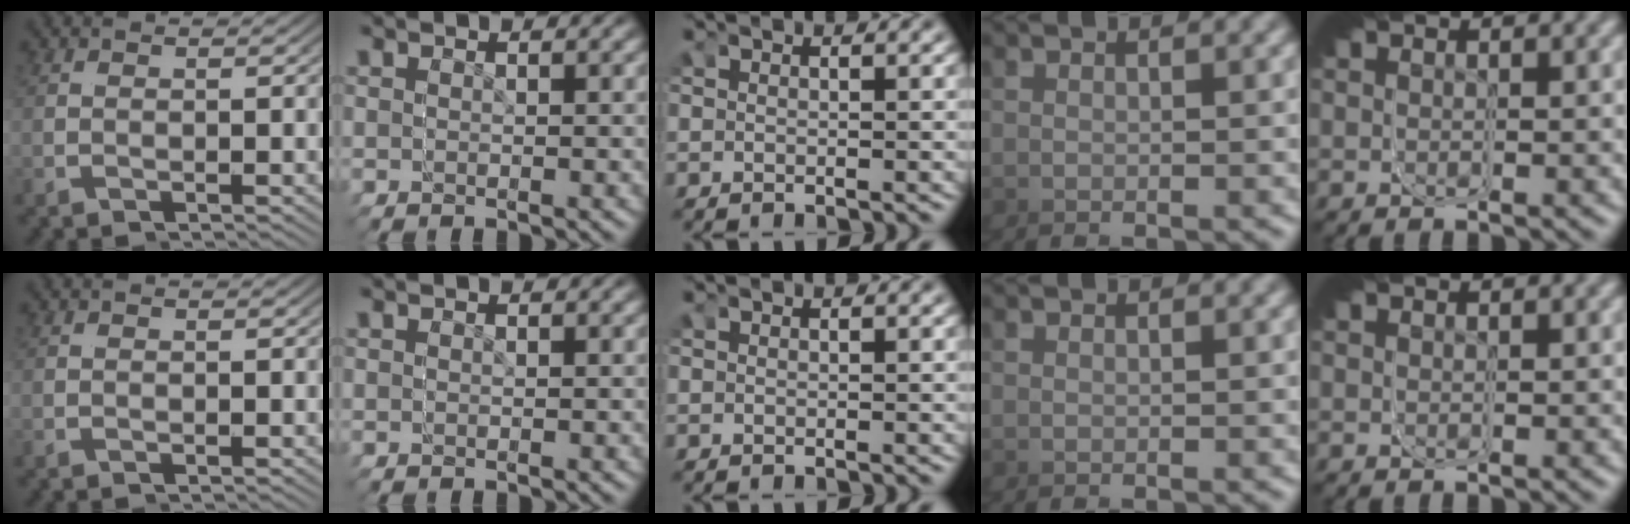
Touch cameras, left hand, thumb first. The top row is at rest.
{}